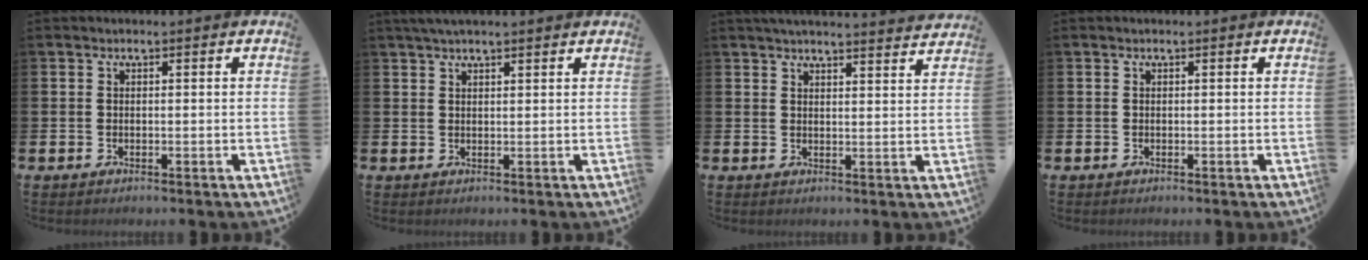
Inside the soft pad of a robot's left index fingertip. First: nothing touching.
{"total": 2.3, "force": [1.9, 0.3, 1.1], "torque": [-0.020, 0.002, 0.035]}
{"total": 4.0, "force": [4.0, -0.1, 0.5], "torque": [-0.013, -0.020, 0.071]}
{"total": 0.0}